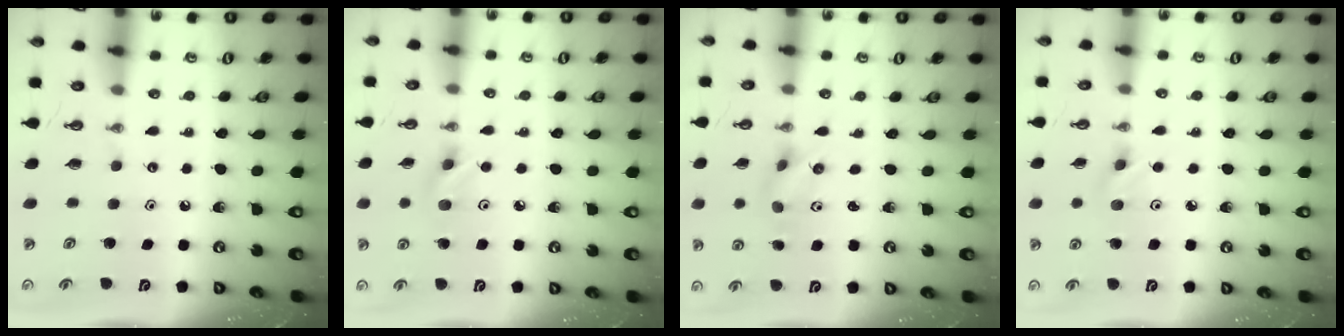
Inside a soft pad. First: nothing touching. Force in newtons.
{"total": 5.7, "press": 5.7, "slide": 0.6}
{"total": 2.6, "press": 2.4, "slide": 1.0}
{"total": 4.1, "press": 4.0, "slide": 1.1}